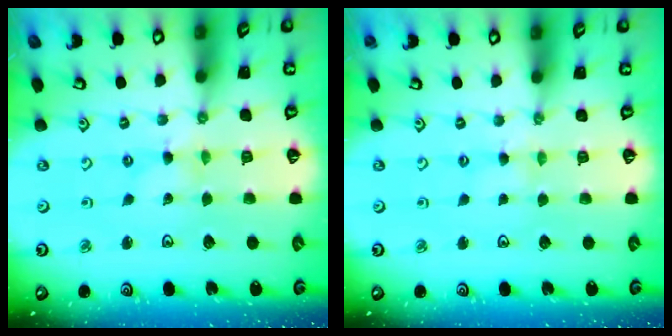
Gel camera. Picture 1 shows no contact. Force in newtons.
{"total": 0.9, "press": 0.8, "slide": 0.2}